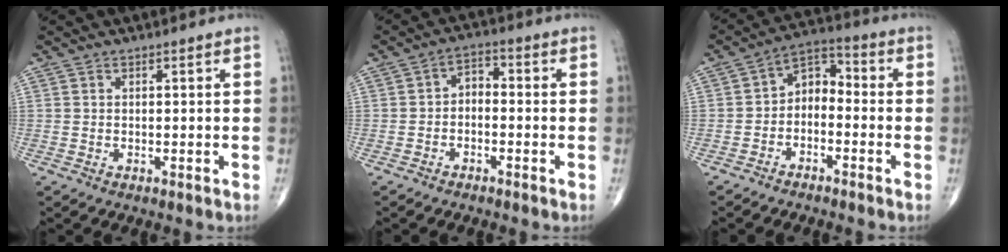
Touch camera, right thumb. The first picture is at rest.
{"total": 3.6, "force": [-1.1, 2.3, 2.5], "torque": [-0.031, 0.025, -0.031]}
{"total": 6.8, "force": [-2.1, 4.6, 4.5], "torque": [-0.055, 0.041, -0.053]}